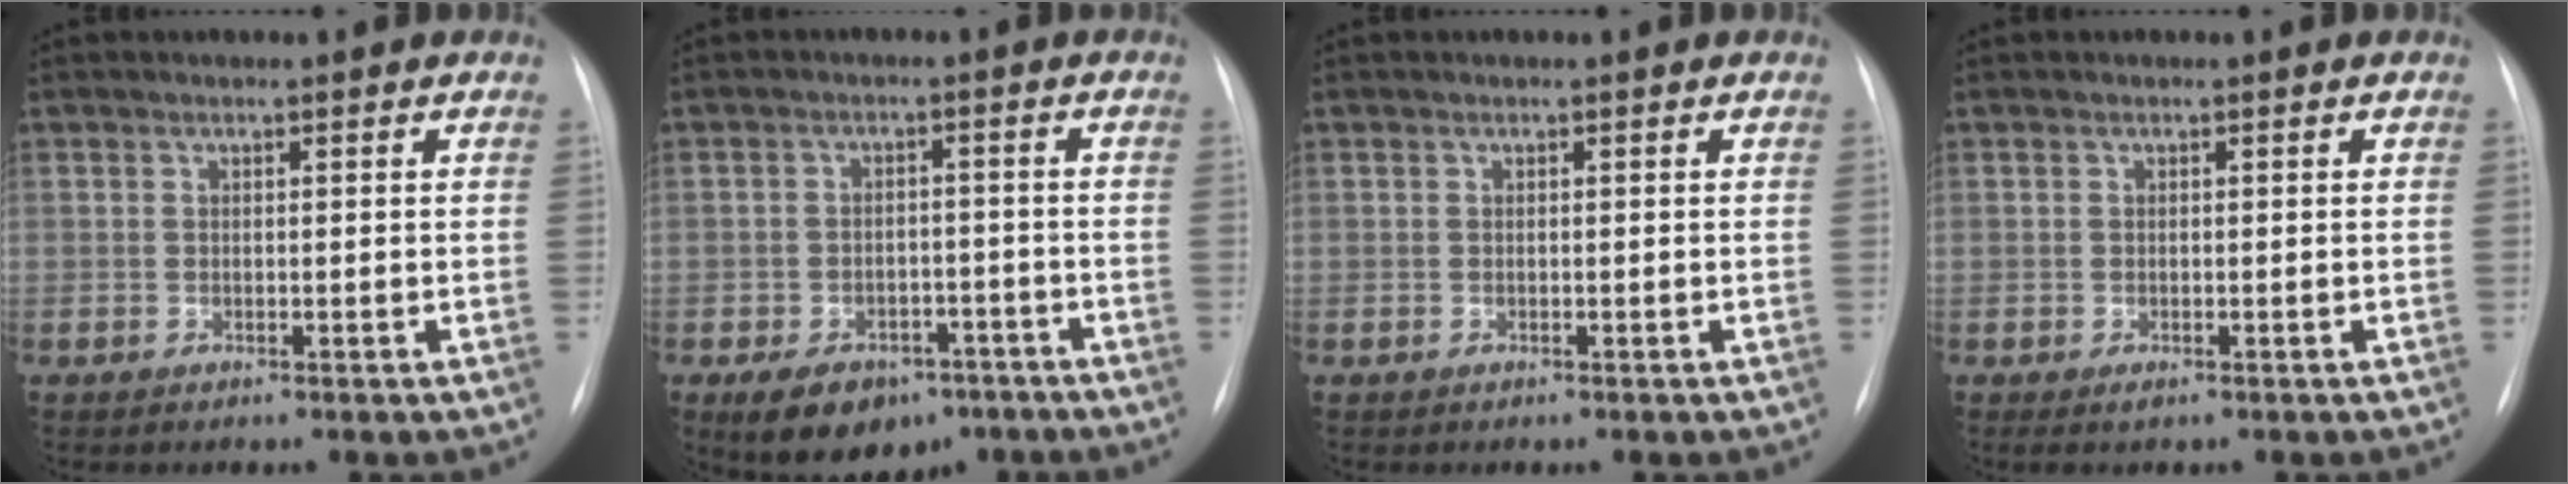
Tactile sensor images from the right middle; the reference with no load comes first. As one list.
[{"total": 9.8, "force": [-6.4, 5.7, 4.7], "torque": [-0.073, 0.006, -0.089]}, {"total": 0.0}, {"total": 0.8, "force": [-0.5, 0.3, 0.6], "torque": [-0.008, -0.001, -0.004]}]